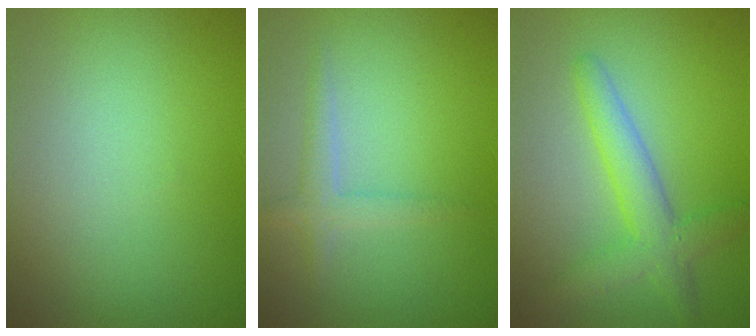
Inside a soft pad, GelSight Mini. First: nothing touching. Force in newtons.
{"total": 1.9, "press": 1.9, "slide": 0.1}
{"total": 3.9, "press": 3.8, "slide": 0.1}